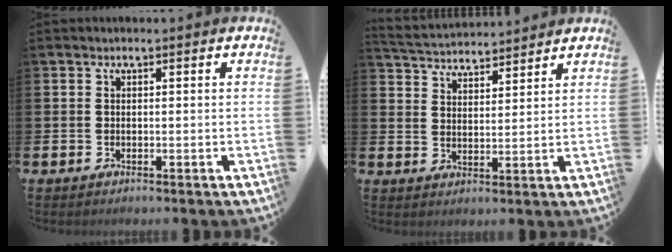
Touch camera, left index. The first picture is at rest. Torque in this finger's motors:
{"motor_torque": [0.81, -1.22, 0.04, 0.12]}